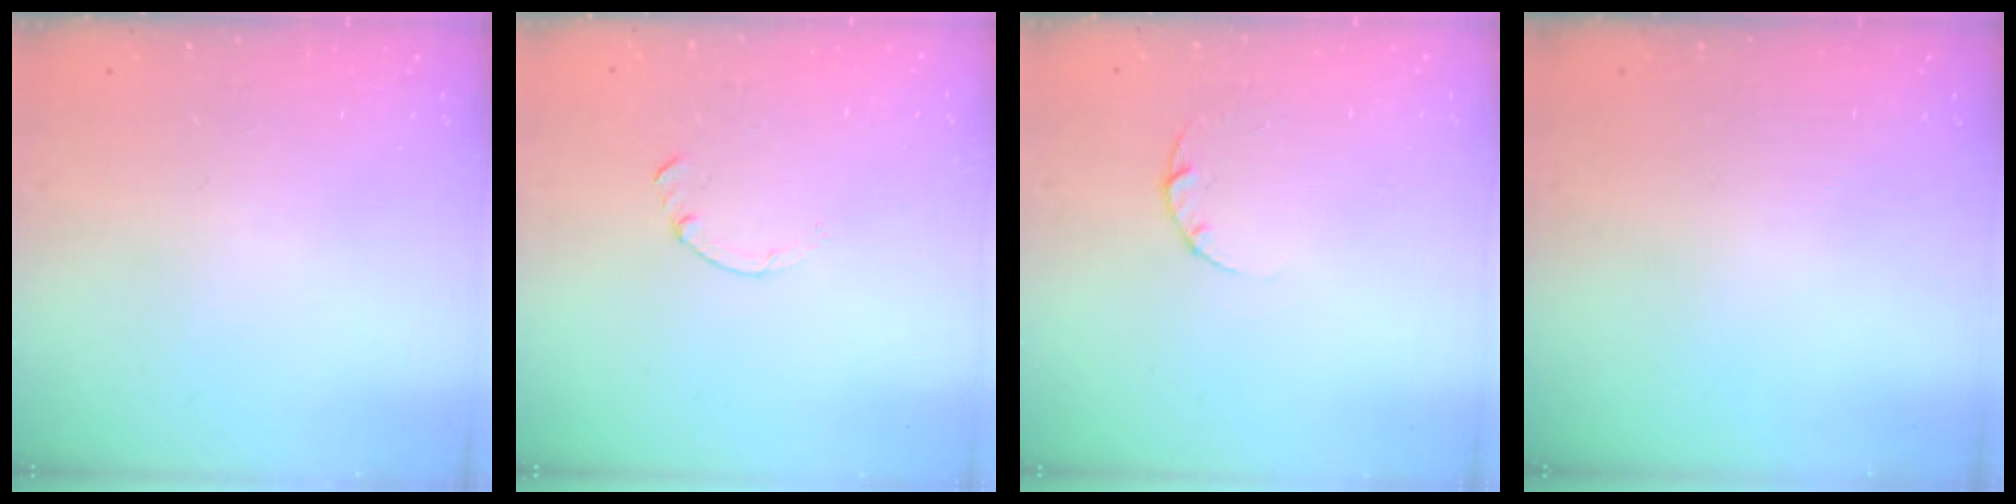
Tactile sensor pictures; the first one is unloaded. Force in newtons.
{"total": 0.0}
{"total": 2.2, "press": 2.2, "slide": 0.3}
{"total": 0.0}